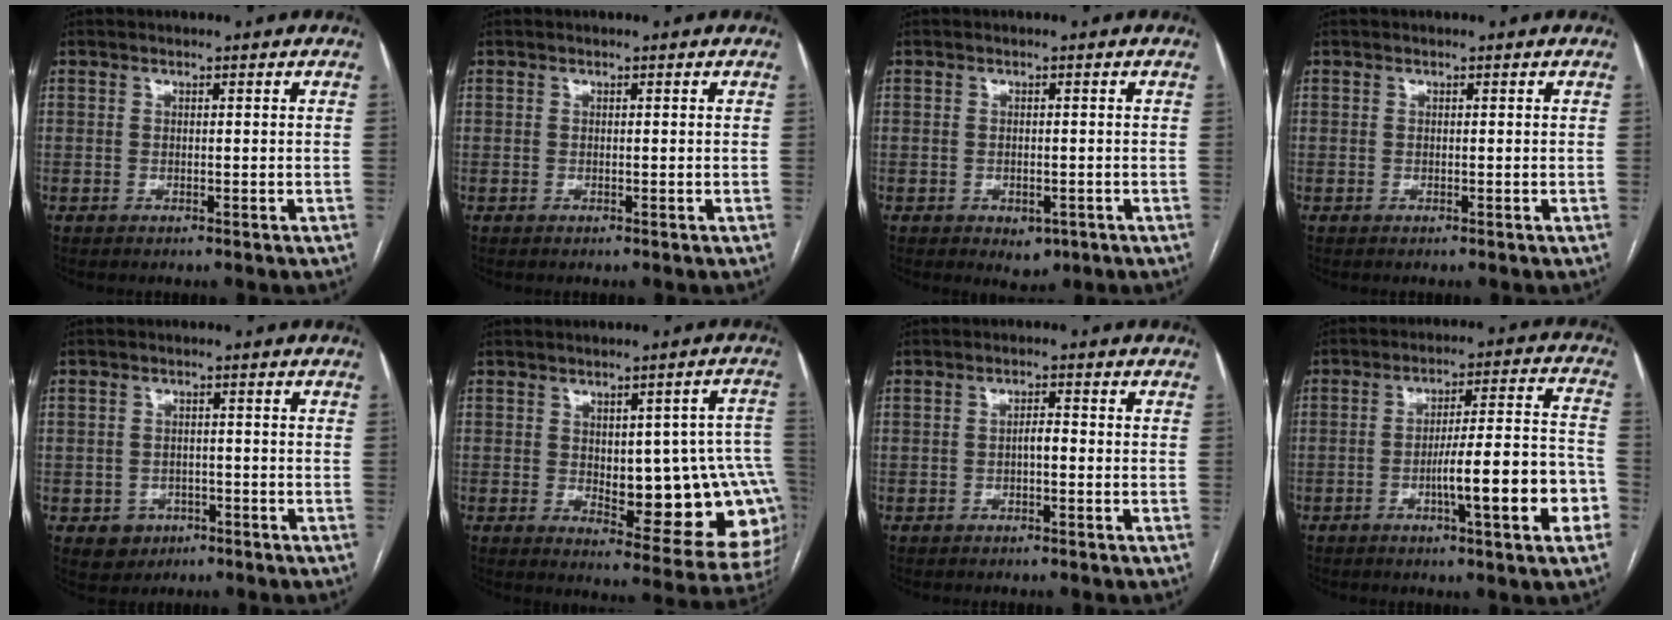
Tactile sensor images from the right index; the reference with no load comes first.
{"total": 0.0}
{"total": 3.0, "force": [-1.4, 1.9, 1.7], "torque": [-0.017, 0.000, -0.007]}
{"total": 0.0}
{"total": 4.1, "force": [-1.7, 3.7, 0.7], "torque": [0.000, 0.011, -0.019]}
{"total": 17.3, "force": [-1.1, 6.3, 16.1], "torque": [-0.134, 0.022, 0.008]}
{"total": 1.8, "force": [-0.5, 0.6, 1.7], "torque": [-0.025, 0.005, -0.009]}
{"total": 13.9, "force": [-4.7, 1.2, 13.0], "torque": [-0.186, 0.013, -0.068]}